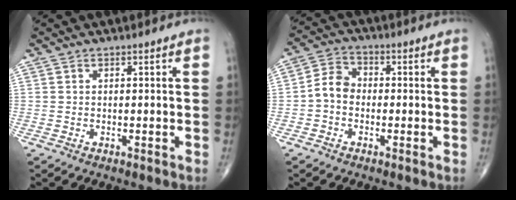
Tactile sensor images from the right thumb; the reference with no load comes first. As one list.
[{"total": 5.5, "force": [-1.1, 4.4, 3.2], "torque": [-0.045, 0.020, -0.034]}]